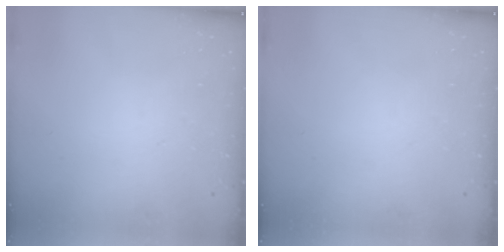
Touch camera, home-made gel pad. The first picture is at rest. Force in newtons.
{"total": 0.0}